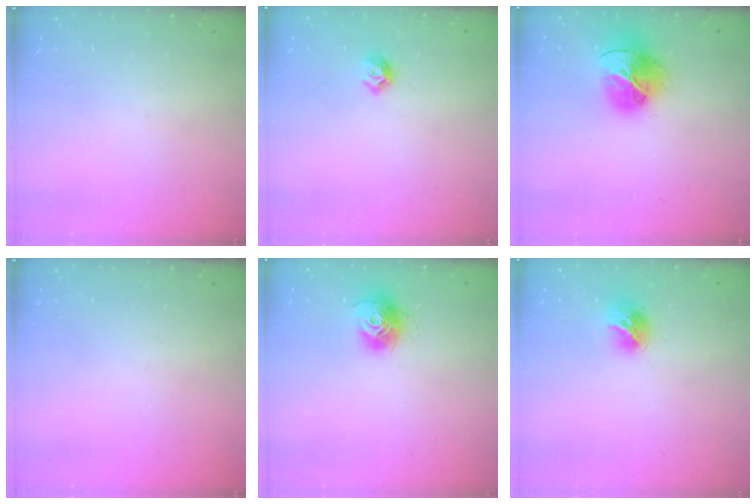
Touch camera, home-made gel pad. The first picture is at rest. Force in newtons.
{"total": 5.6, "press": 5.6, "slide": 0.8}
{"total": 16.7, "press": 16.6, "slide": 1.8}
{"total": 0.0}
{"total": 11.5, "press": 11.4, "slide": 0.8}
{"total": 9.5, "press": 9.5, "slide": 0.4}